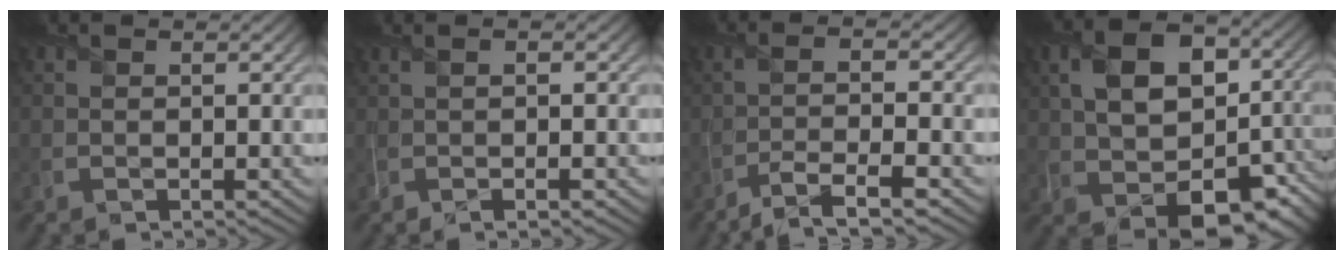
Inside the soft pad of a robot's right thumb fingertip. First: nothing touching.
{"total": 2.2, "force": [-0.1, 0.4, 2.1], "torque": [-0.034, 0.003, -0.006]}
{"total": 6.6, "force": [-4.0, 1.2, 5.1], "torque": [-0.086, 0.006, -0.082]}
{"total": 14.0, "force": [-1.6, 8.9, 10.6], "torque": [-0.186, -0.013, -0.018]}